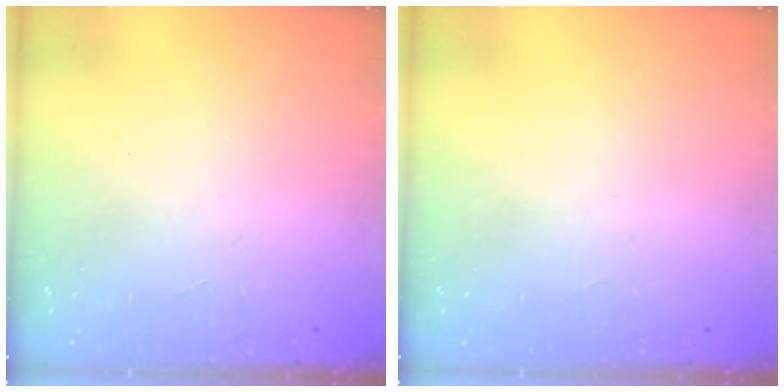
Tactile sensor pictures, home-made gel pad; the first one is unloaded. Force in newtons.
{"total": 0.0}